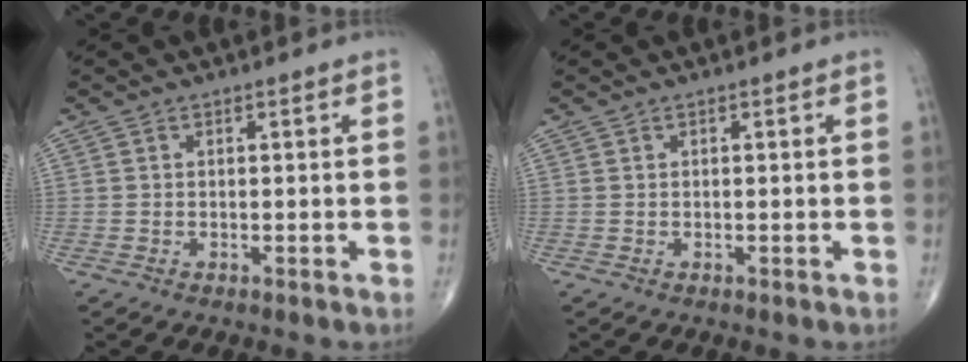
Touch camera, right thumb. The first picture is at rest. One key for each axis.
{"total": 0.0}